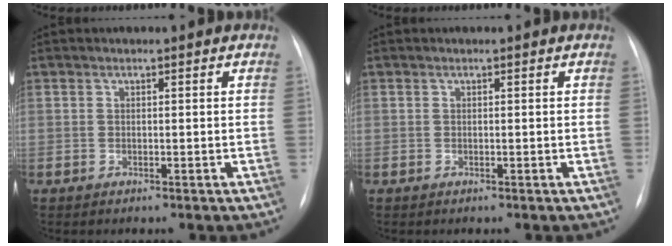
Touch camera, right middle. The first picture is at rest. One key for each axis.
{"total": 0.0}